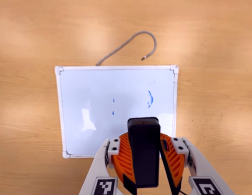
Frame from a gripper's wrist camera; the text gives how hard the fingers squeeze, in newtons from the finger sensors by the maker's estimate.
{"total": 11.4, "left": 11.2, "right": 11.6}